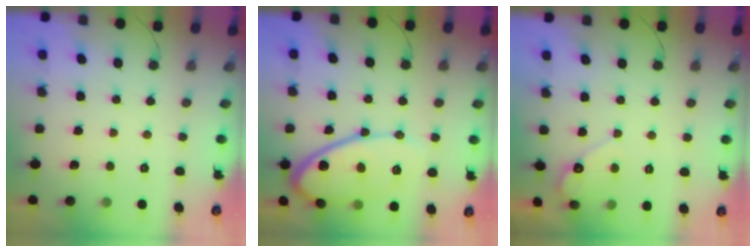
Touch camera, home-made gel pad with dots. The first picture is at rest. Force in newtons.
{"total": 13.8, "press": 13.8, "slide": 1.1}
{"total": 4.3, "press": 4.3, "slide": 0.3}